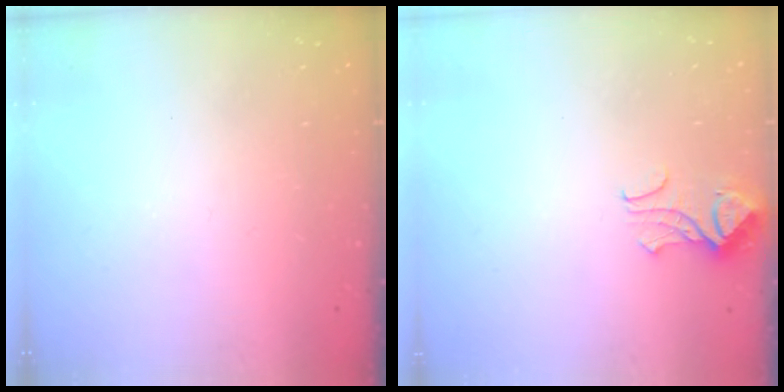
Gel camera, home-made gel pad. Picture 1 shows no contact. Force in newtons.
{"total": 1.2, "press": 0.6, "slide": 1.0}